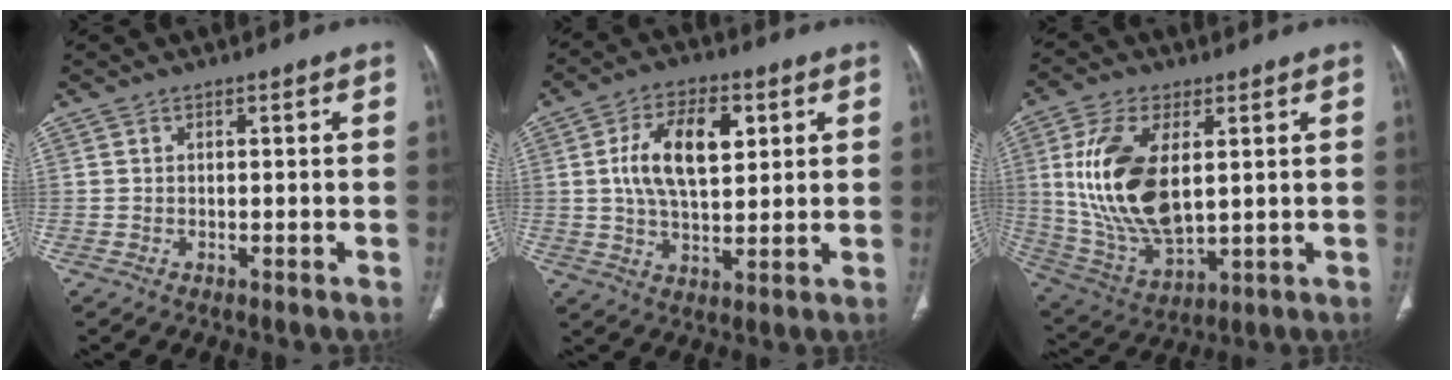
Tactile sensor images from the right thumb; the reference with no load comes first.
{"total": 12.5, "force": [3.1, 6.5, 10.2], "torque": [-0.167, -0.002, 0.055]}
{"total": 18.2, "force": [3.2, 9.3, 15.2], "torque": [-0.304, -0.020, 0.073]}